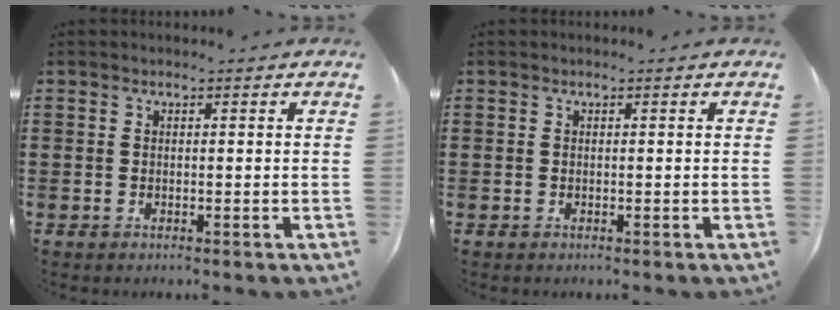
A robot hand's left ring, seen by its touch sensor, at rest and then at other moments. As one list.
[{"total": 0.0}]